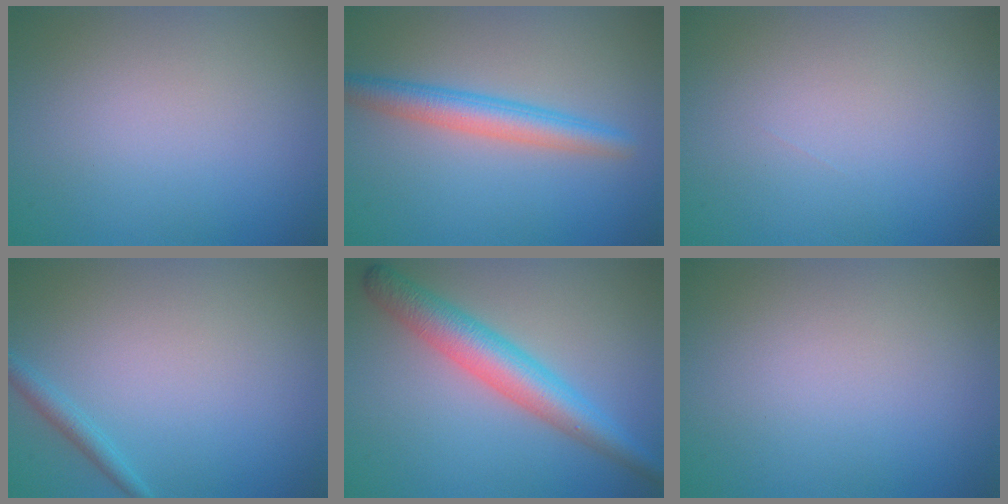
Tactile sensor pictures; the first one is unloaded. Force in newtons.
{"total": 3.7, "press": 3.7, "slide": 0.1}
{"total": 0.0}
{"total": 1.3, "press": 1.3, "slide": 0.1}
{"total": 5.4, "press": 5.4, "slide": 0.1}
{"total": 0.0}